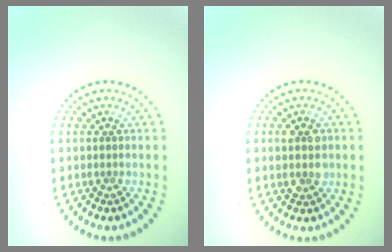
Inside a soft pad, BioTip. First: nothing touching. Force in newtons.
{"total": 2.3, "press": 2.2, "slide": 0.2}